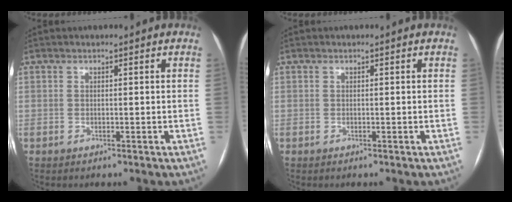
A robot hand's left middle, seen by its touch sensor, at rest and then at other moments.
{"total": 0.0}